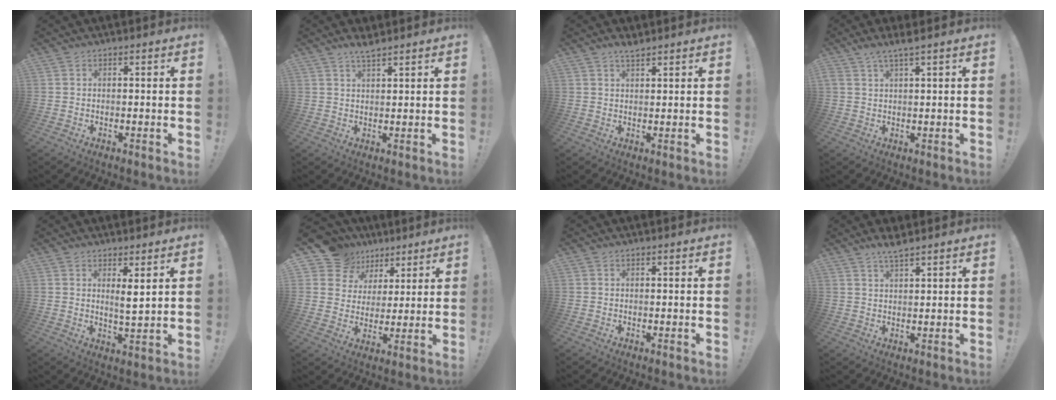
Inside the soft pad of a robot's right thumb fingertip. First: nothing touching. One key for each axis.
{"total": 3.4, "fx": 2.9, "fy": 0.2, "fz": 1.8, "tx": -0.032, "ty": -0.016, "tz": 0.050}
{"total": 2.7, "fx": 2.3, "fy": 0.4, "fz": 1.2, "tx": -0.012, "ty": -0.018, "tz": 0.039}
{"total": 3.9, "fx": 2.7, "fy": -0.4, "fz": 2.9, "tx": -0.059, "ty": -0.006, "tz": 0.046}
{"total": 4.0, "fx": 2.1, "fy": 0.4, "fz": 3.3, "tx": -0.049, "ty": -0.016, "tz": 0.032}
{"total": 11.8, "fx": 7.0, "fy": 9.1, "fz": 2.6, "tx": -0.051, "ty": -0.045, "tz": 0.142}
{"total": 0.0}
{"total": 4.1, "fx": 3.4, "fy": 0.2, "fz": 2.3, "tx": -0.035, "ty": -0.021, "tz": 0.057}